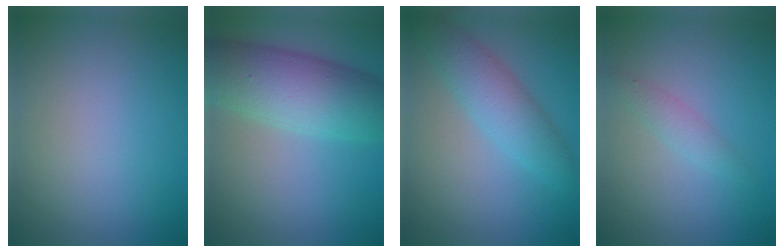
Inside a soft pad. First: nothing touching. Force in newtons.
{"total": 8.9, "press": 8.9, "slide": 0.3}
{"total": 4.4, "press": 4.4, "slide": 0.1}
{"total": 1.6, "press": 1.6, "slide": 0.1}